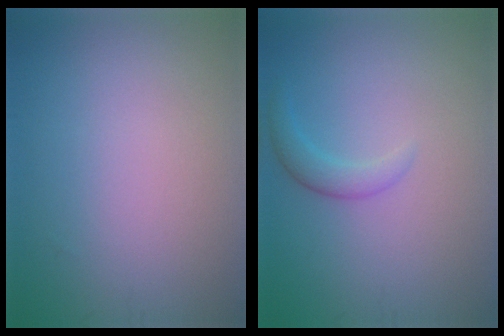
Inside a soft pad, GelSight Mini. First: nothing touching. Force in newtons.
{"total": 1.7, "press": 1.7, "slide": 0.1}